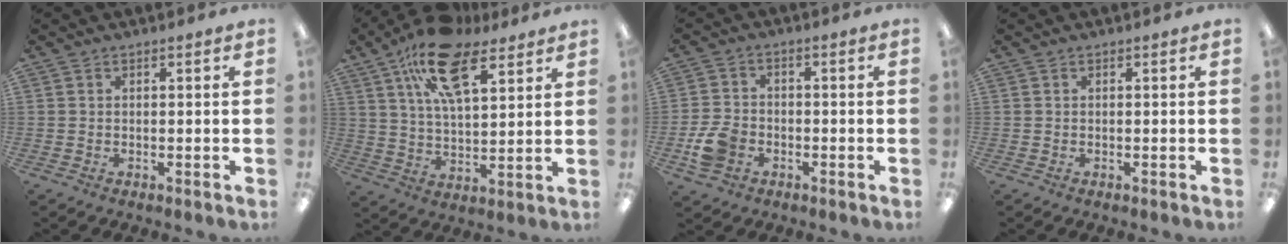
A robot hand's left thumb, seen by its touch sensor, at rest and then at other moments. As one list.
[{"total": 18.1, "force": [10.2, 8.4, 12.4], "torque": [-0.209, -0.028, 0.178]}, {"total": 7.0, "force": [-2.7, 5.2, 3.8], "torque": [-0.076, 0.010, -0.050]}, {"total": 0.0}]